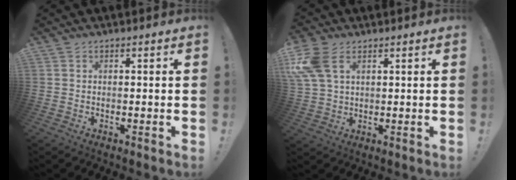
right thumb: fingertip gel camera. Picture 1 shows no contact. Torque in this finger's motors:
{"motor_torque": [0.17, 0.22, 0.33, 0.15, 0.19]}